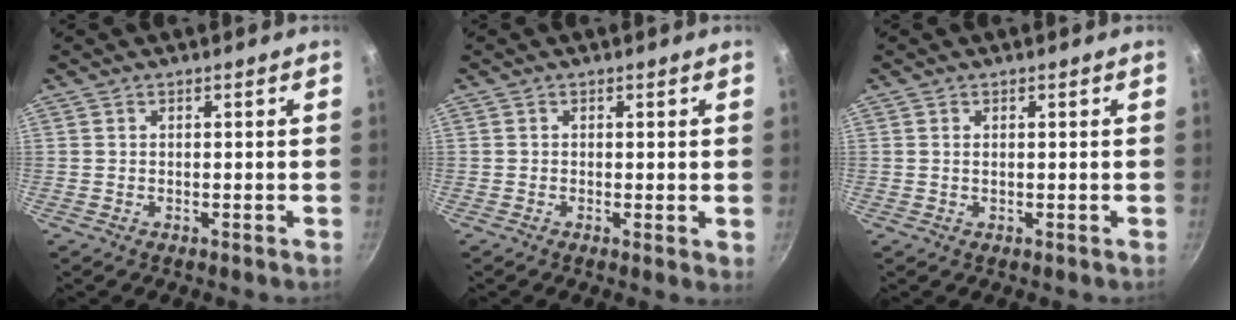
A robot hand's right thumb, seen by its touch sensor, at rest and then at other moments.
{"total": 2.7, "force": [-0.1, 0.8, 2.6], "torque": [-0.042, -0.010, -0.007]}
{"total": 0.5, "force": [0.1, 0.2, 0.4], "torque": [-0.011, 0.001, 0.004]}